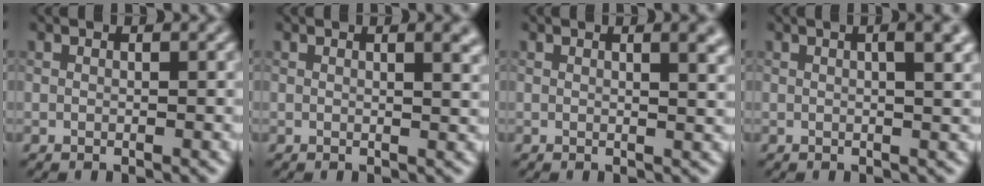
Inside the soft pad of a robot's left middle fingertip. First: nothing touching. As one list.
[{"total": 2.8, "force": [1.2, 1.0, 2.3], "torque": [-0.014, 0.004, 0.015]}, {"total": 3.1, "force": [1.4, 1.2, 2.5], "torque": [-0.015, 0.005, 0.017]}, {"total": 4.8, "force": [1.6, 1.9, 4.1], "torque": [-0.025, 0.022, 0.001]}]